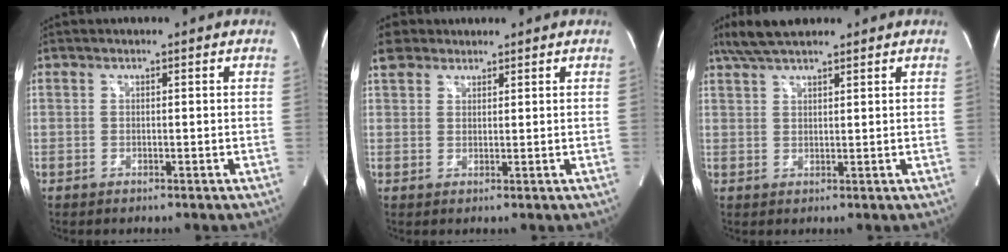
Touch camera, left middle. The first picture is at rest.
{"total": 3.8, "force": [2.9, 2.3, 0.8], "torque": [-0.026, 0.022, 0.055]}
{"total": 6.3, "force": [5.1, 1.3, 3.5], "torque": [-0.071, 0.023, 0.097]}